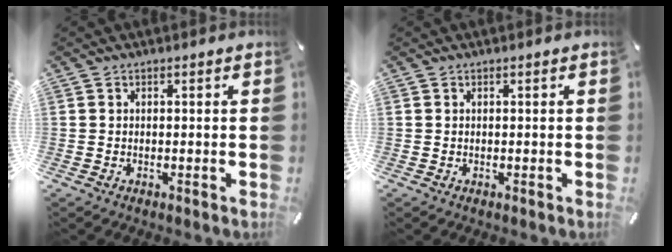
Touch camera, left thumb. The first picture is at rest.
{"total": 0.0}